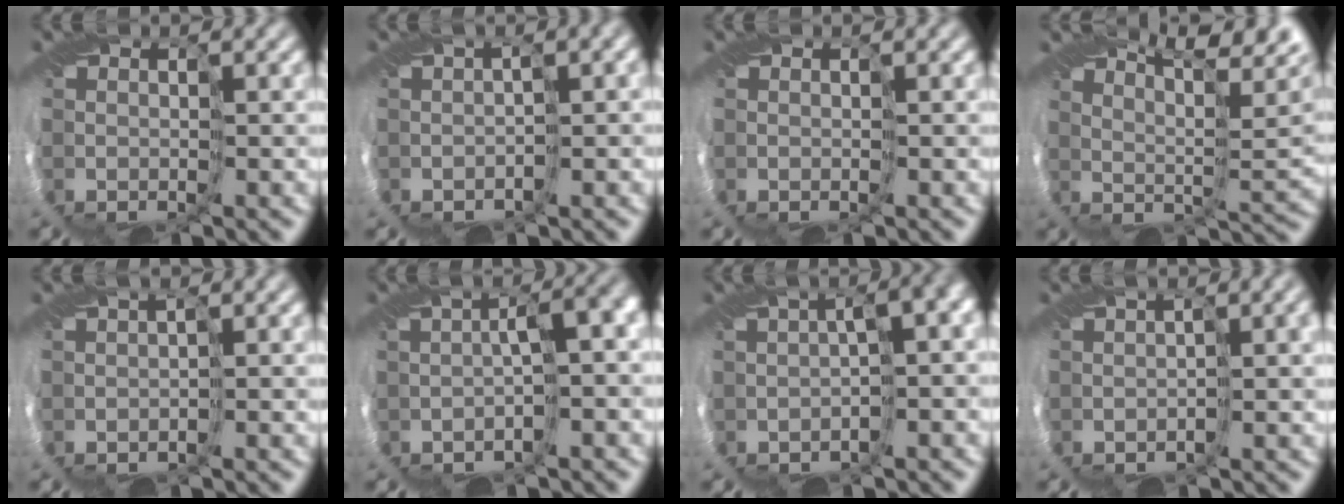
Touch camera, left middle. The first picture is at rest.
{"total": 3.1, "force": [-0.7, 1.4, 2.7], "torque": [-0.036, 0.014, 0.000]}
{"total": 0.0}
{"total": 6.9, "force": [5.5, 0.6, 4.1], "torque": [-0.063, 0.019, 0.093]}
{"total": 0.7, "force": [0.3, 0.1, 0.7], "torque": [-0.007, 0.007, 0.004]}
{"total": 4.1, "force": [-1.2, 0.7, 3.8], "torque": [-0.046, 0.010, -0.014]}
{"total": 8.4, "force": [-0.9, 3.8, 7.5], "torque": [-0.089, 0.017, 0.001]}
{"total": 4.0, "force": [1.0, 1.9, 3.4], "torque": [-0.046, 0.015, 0.018]}